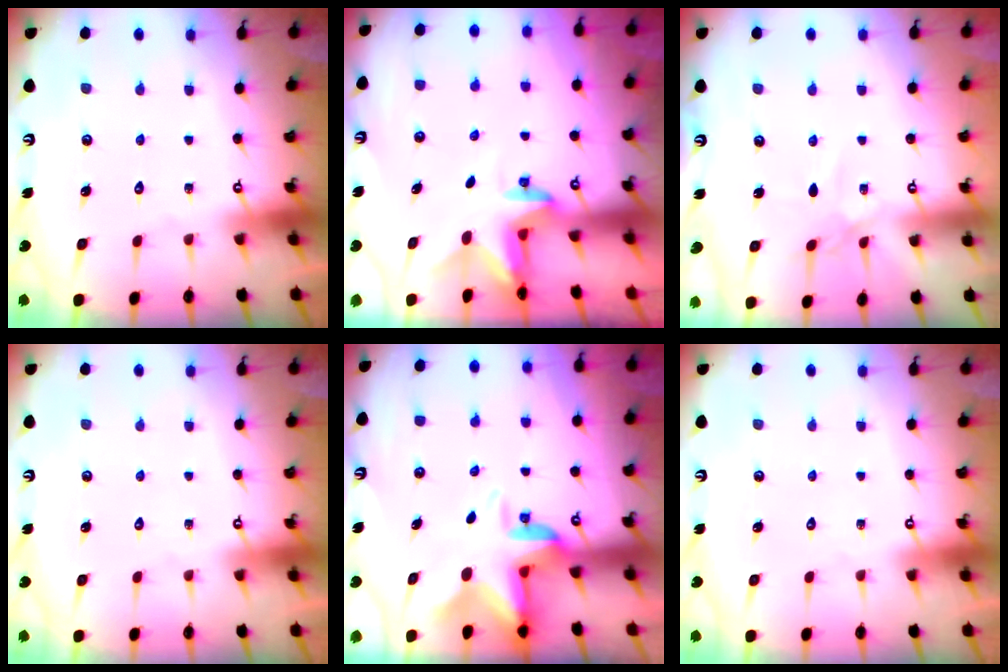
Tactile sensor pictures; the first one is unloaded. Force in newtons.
{"total": 2.4, "press": 2.3, "slide": 0.4}
{"total": 3.6, "press": 3.5, "slide": 0.5}
{"total": 0.0}
{"total": 5.6, "press": 5.4, "slide": 1.7}
{"total": 0.0}